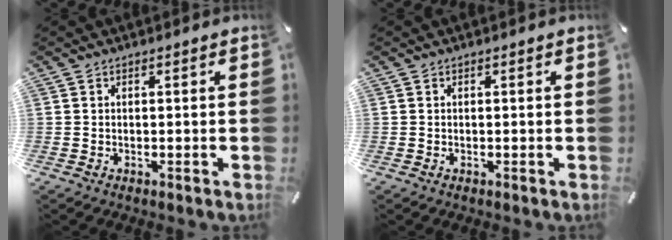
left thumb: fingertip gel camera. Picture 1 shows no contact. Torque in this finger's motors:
{"motor_torque": [-0.47, -0.21, 0.09, -0.01, 0.04]}